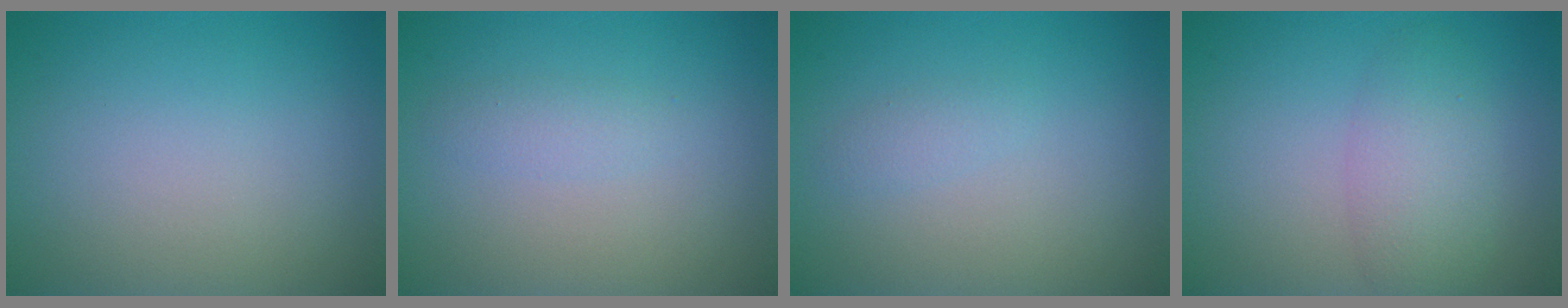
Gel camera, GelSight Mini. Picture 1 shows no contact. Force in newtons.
{"total": 1.1, "press": 1.1, "slide": 0.0}
{"total": 0.8, "press": 0.8, "slide": 0.1}
{"total": 2.4, "press": 2.4, "slide": 0.2}